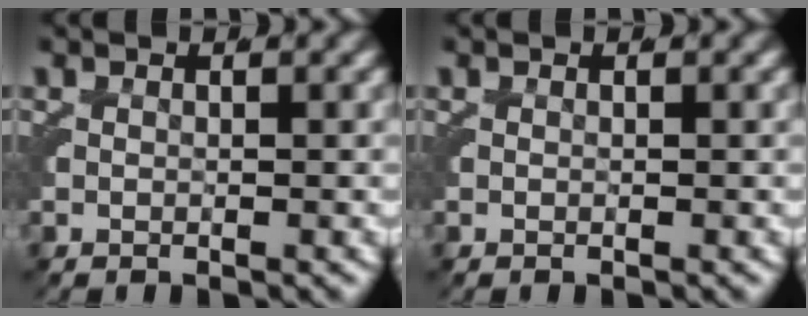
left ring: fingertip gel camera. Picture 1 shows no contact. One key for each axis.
{"total": 0.0}